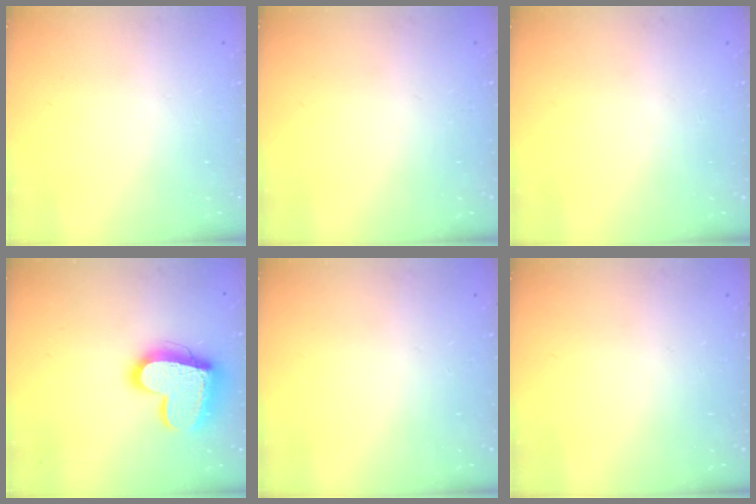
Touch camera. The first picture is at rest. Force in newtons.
{"total": 0.0}
{"total": 0.0}
{"total": 16.5, "press": 16.4, "slide": 1.5}
{"total": 0.0}
{"total": 0.0}